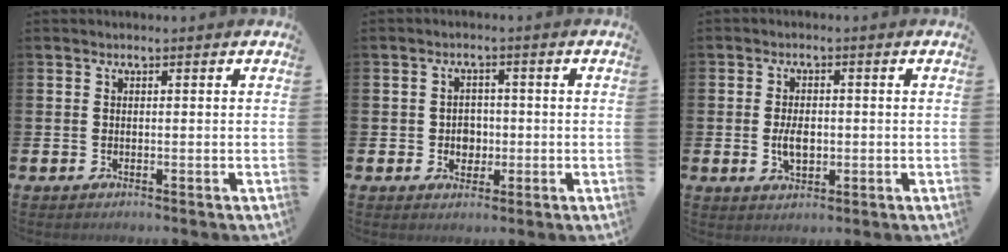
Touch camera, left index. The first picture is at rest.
{"total": 2.8, "force": [-0.2, 2.5, 1.1], "torque": [-0.009, 0.001, -0.014]}
{"total": 3.7, "force": [-0.2, 2.2, 2.9], "torque": [-0.044, 0.001, -0.006]}